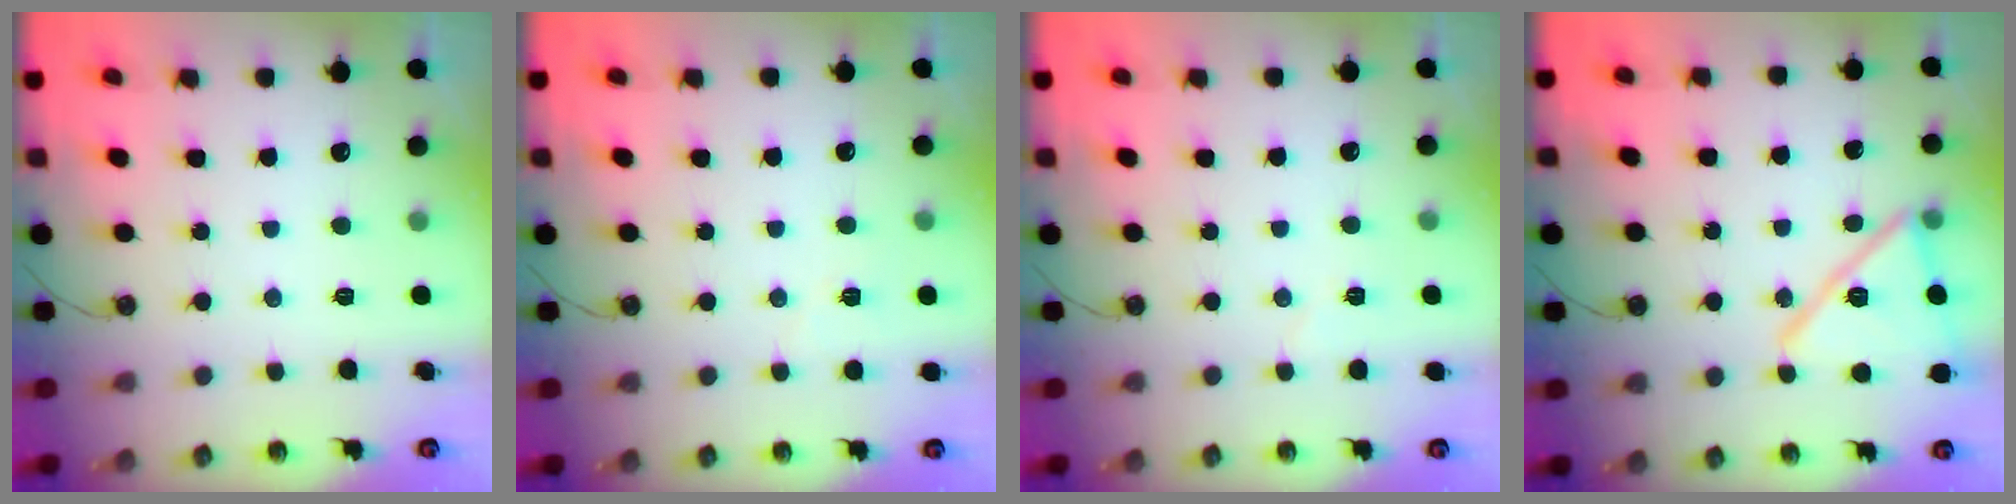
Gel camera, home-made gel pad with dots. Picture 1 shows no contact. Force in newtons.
{"total": 5.0, "press": 4.2, "slide": 2.6}
{"total": 3.0, "press": 2.4, "slide": 1.7}
{"total": 16.5, "press": 16.5, "slide": 0.5}